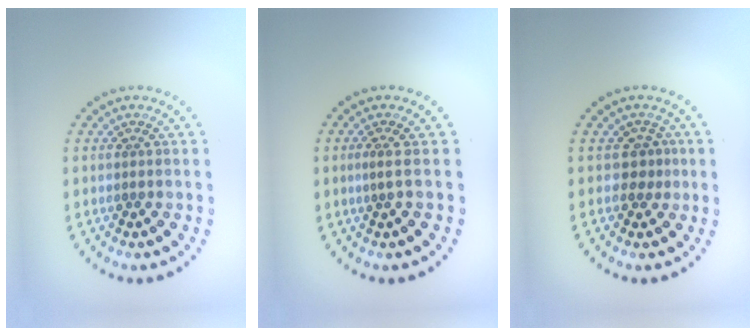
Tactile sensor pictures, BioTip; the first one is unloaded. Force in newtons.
{"total": 0.9, "press": 0.3, "slide": 0.9}
{"total": 1.7, "press": 1.2, "slide": 1.2}